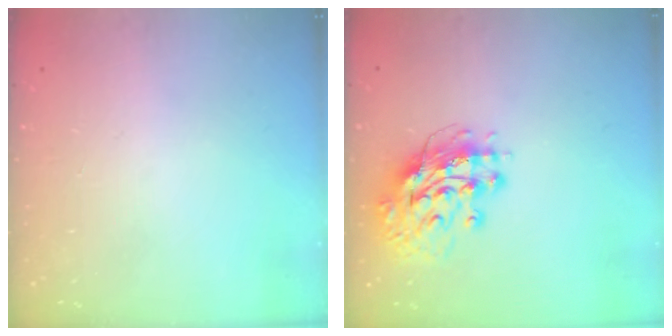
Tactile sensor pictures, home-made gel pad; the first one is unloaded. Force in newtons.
{"total": 13.5, "press": 13.4, "slide": 1.5}